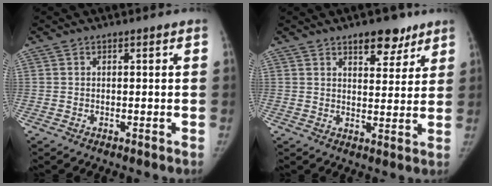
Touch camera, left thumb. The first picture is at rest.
{"total": 7.5, "force": [5.1, 3.7, 4.2], "torque": [-0.023, -0.027, 0.073]}